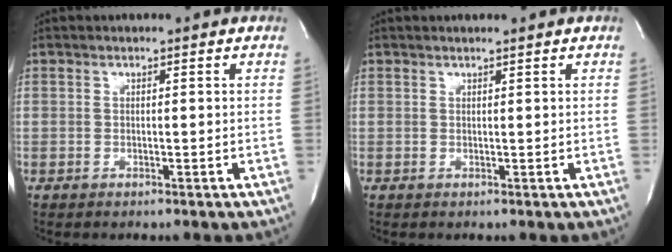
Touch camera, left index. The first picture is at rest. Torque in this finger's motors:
{"motor_torque": [0.26, -0.23, 0.08, 0.02]}